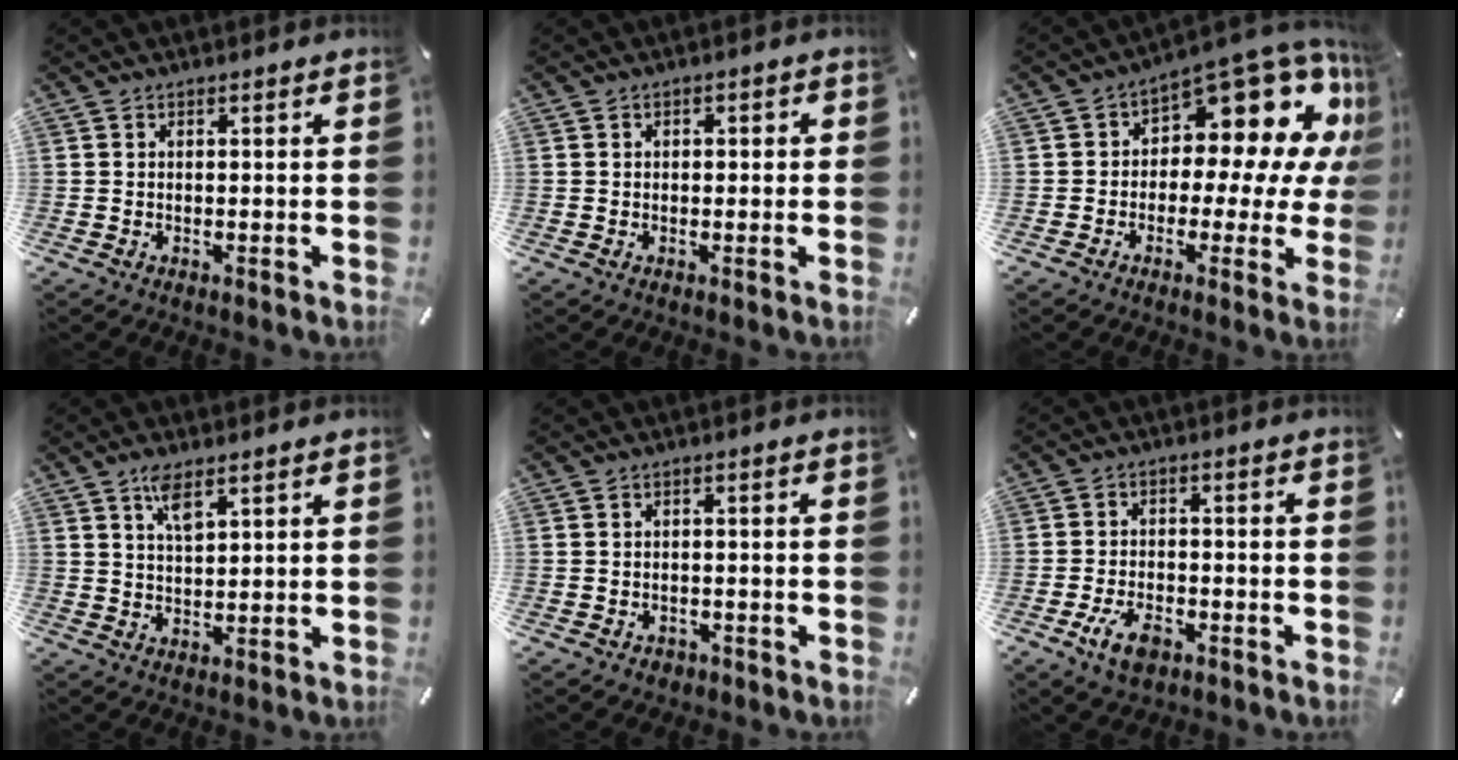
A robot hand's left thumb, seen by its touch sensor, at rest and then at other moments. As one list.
[{"total": 1.2, "force": [-0.3, 0.9, 0.6], "torque": [-0.012, 0.005, -0.008]}, {"total": 13.6, "force": [7.3, 6.8, 9.3], "torque": [-0.122, -0.078, 0.117]}, {"total": 4.8, "force": [3.0, 1.7, 3.4], "torque": [-0.066, -0.003, 0.051]}, {"total": 1.8, "force": [-1.0, 1.4, 0.6], "torque": [-0.010, 0.005, -0.022]}, {"total": 7.0, "force": [-3.4, 4.0, 4.5], "torque": [-0.094, 0.014, -0.063]}]